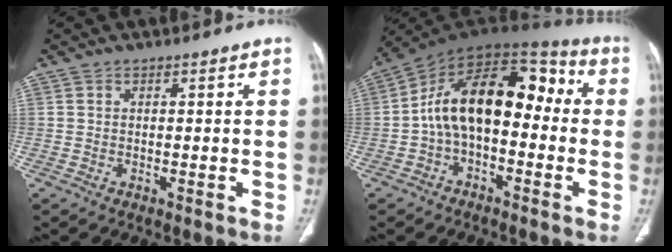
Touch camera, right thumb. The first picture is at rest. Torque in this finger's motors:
{"motor_torque": [2.45, 2.56, 1.83, -0.58, 0.22]}